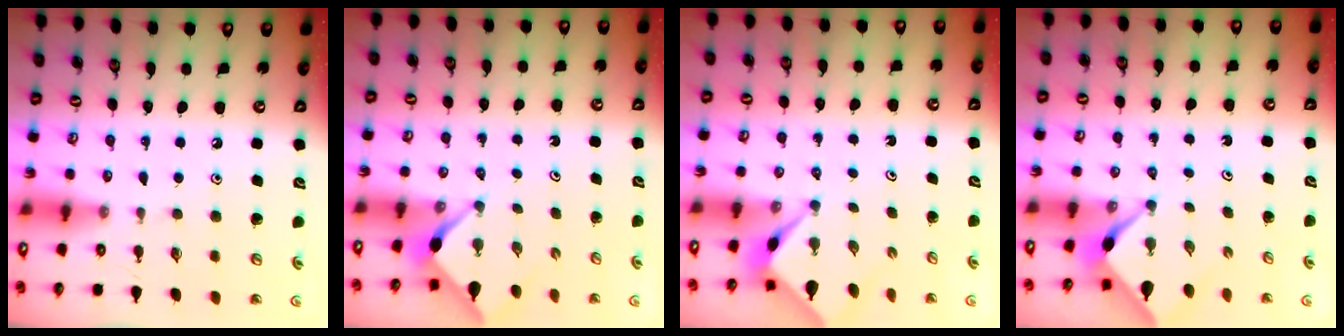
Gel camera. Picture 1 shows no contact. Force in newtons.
{"total": 2.6, "press": 2.6, "slide": 0.3}
{"total": 2.4, "press": 2.4, "slide": 0.3}
{"total": 2.3, "press": 2.2, "slide": 0.3}